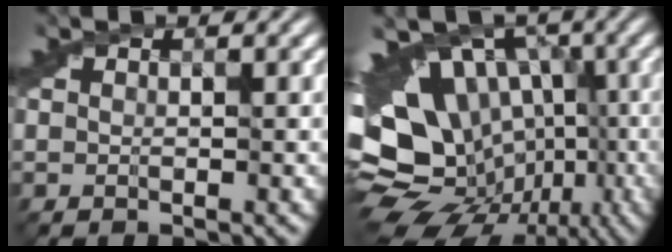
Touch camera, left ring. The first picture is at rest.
{"total": 16.6, "force": [-4.8, 12.8, 9.4], "torque": [-0.153, 0.016, -0.062]}